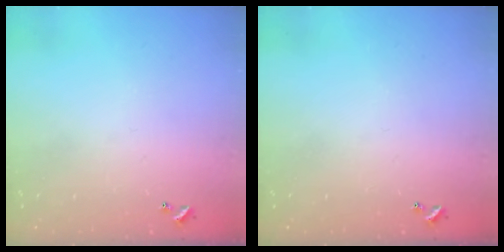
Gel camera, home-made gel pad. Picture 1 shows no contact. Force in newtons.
{"total": 0.0}